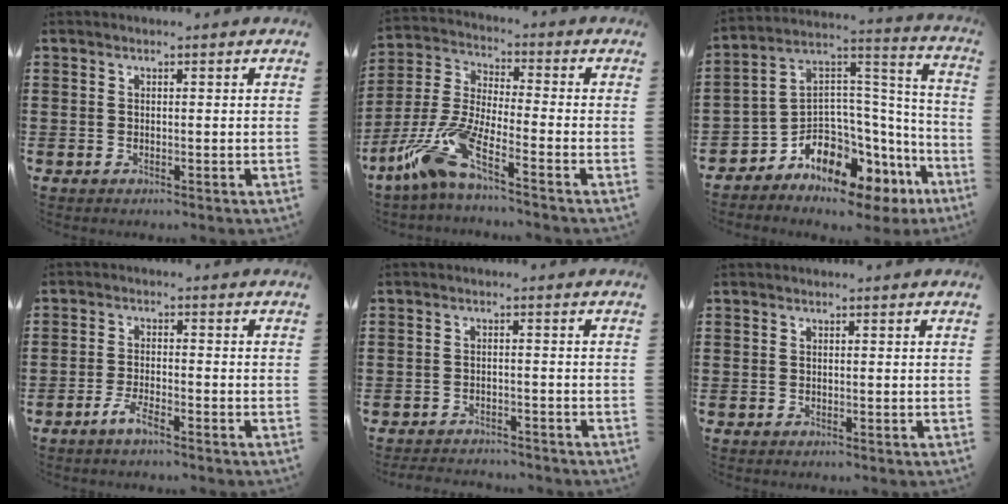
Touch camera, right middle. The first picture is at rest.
{"total": 10.2, "force": [-6.8, 1.3, 7.5], "torque": [-0.189, -0.021, -0.142]}
{"total": 5.8, "force": [-5.0, 2.7, 1.2], "torque": [-0.050, -0.034, -0.103]}
{"total": 3.2, "force": [-2.2, 0.5, 2.3], "torque": [-0.052, -0.002, -0.044]}
{"total": 2.6, "force": [-2.6, 0.2, 0.1], "torque": [-0.008, -0.003, -0.054]}
{"total": 0.0}